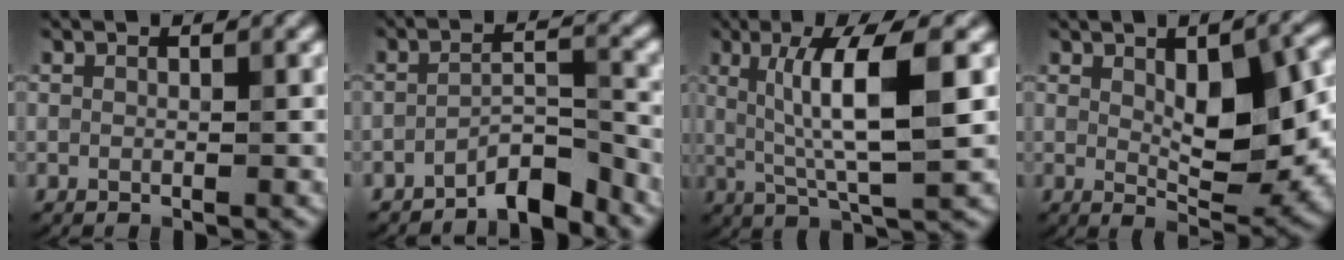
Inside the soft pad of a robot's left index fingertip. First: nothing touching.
{"total": 4.0, "force": [-3.4, 0.8, 2.0], "torque": [-0.032, 0.012, -0.065]}
{"total": 7.6, "force": [1.2, 1.4, 7.4], "torque": [-0.122, 0.002, 0.025]}
{"total": 9.0, "force": [0.9, 3.8, 8.2], "torque": [-0.123, -0.002, 0.024]}